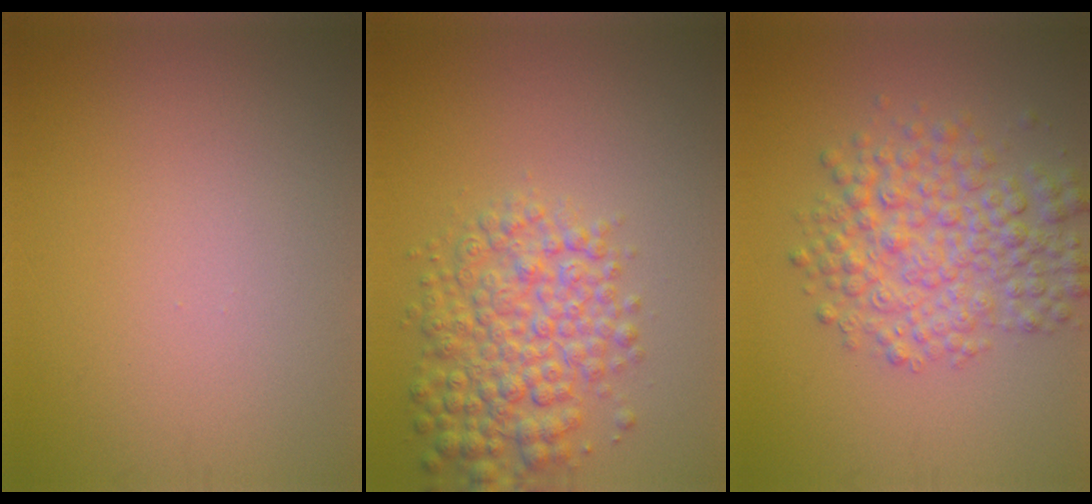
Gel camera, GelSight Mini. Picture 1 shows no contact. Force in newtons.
{"total": 5.8, "press": 5.8, "slide": 0.1}
{"total": 5.8, "press": 5.8, "slide": 0.1}